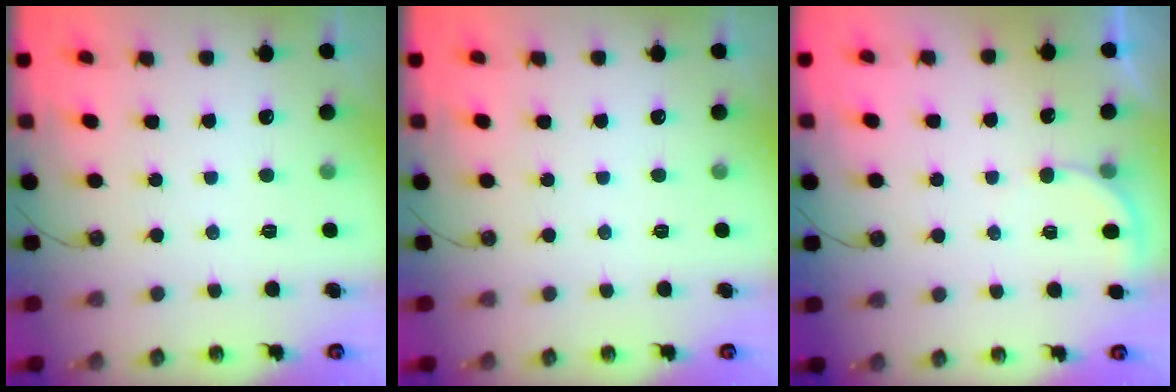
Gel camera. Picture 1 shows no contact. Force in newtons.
{"total": 0.0}
{"total": 3.4, "press": 3.4, "slide": 0.2}